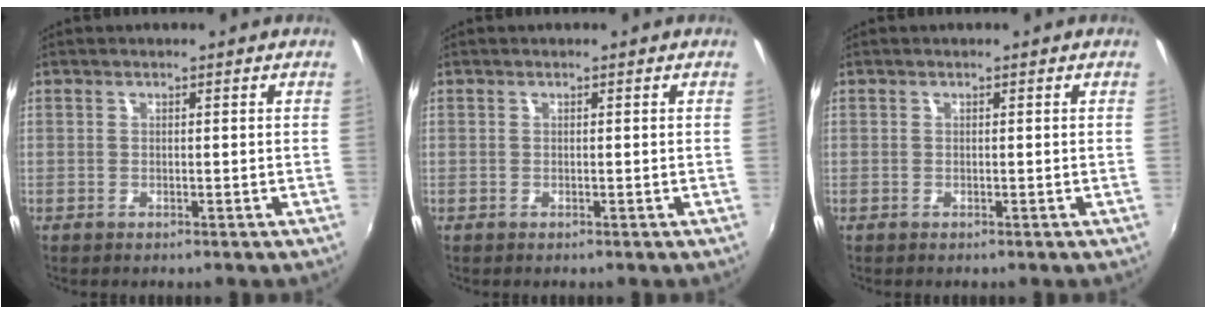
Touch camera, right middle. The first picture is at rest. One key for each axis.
{"total": 0.0}
{"total": 0.0}